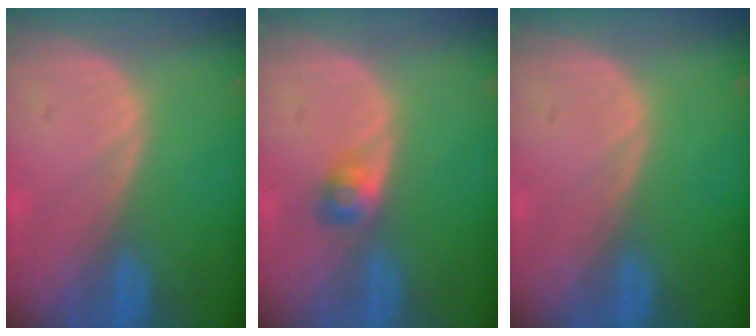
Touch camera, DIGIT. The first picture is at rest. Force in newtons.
{"total": 2.4, "press": 2.3, "slide": 0.7}
{"total": 0.0}